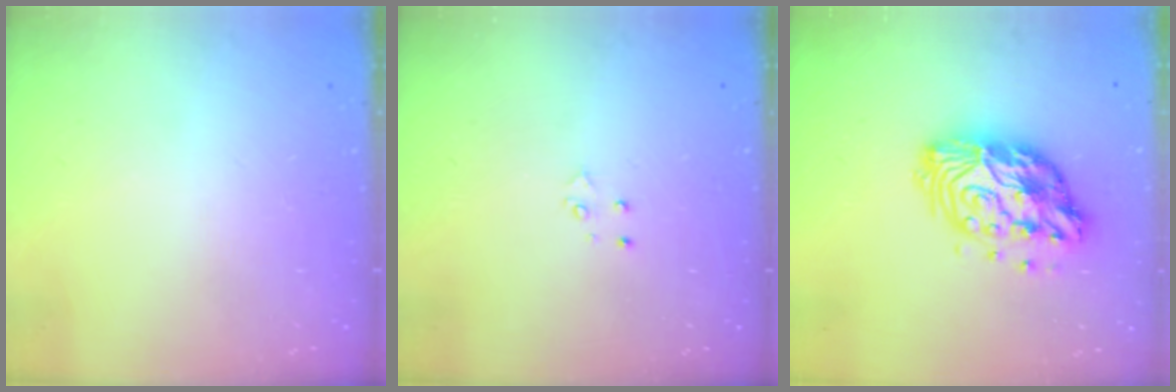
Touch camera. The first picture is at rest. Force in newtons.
{"total": 3.3, "press": 3.2, "slide": 0.4}
{"total": 14.6, "press": 14.5, "slide": 1.1}